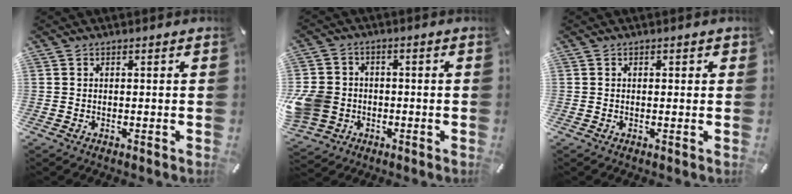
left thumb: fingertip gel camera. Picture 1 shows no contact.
{"total": 9.5, "force": [-1.8, 8.6, 3.7], "torque": [-0.101, 0.019, -0.032]}
{"total": 0.7, "force": [0.0, 0.5, 0.5], "torque": [-0.001, 0.000, -0.002]}